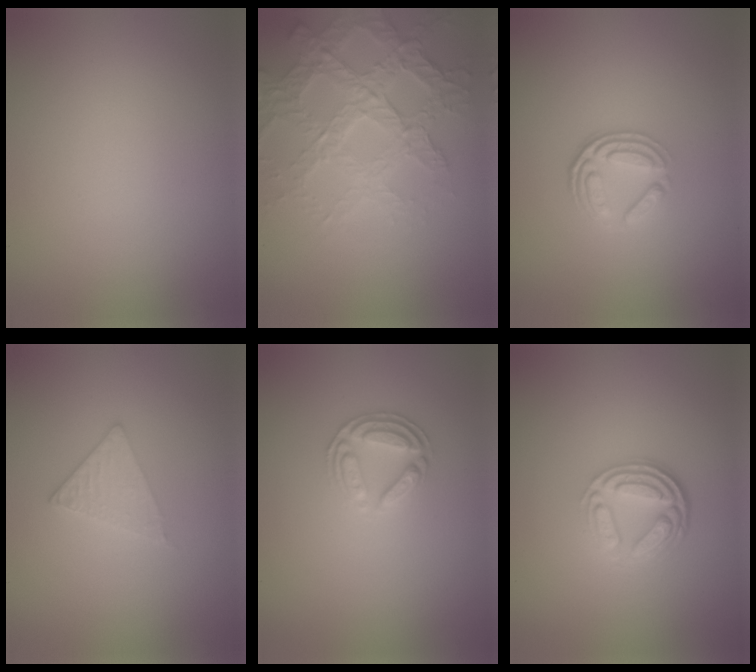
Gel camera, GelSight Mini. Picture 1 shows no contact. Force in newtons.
{"total": 6.9, "press": 5.0, "slide": 4.8}
{"total": 3.6, "press": 2.6, "slide": 2.6}
{"total": 2.1, "press": 2.1, "slide": 0.3}
{"total": 2.7, "press": 2.6, "slide": 0.9}
{"total": 4.6, "press": 3.4, "slide": 3.1}